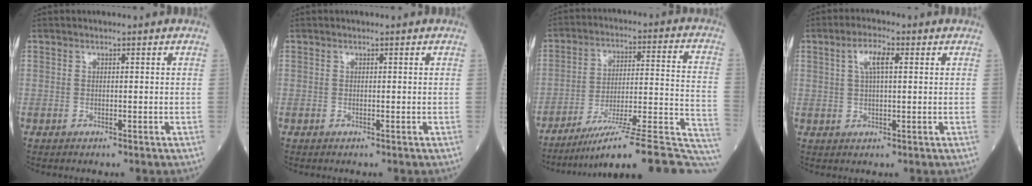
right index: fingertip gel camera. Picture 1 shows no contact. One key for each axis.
{"total": 0.0}
{"total": 23.4, "fx": -19.5, "fy": 1.3, "fz": 12.9, "tx": -0.111, "ty": 0.018, "tz": -0.281}
{"total": 4.3, "fx": 1.4, "fy": 1.1, "fz": 3.9, "tx": -0.080, "ty": 0.012, "tz": 0.029}